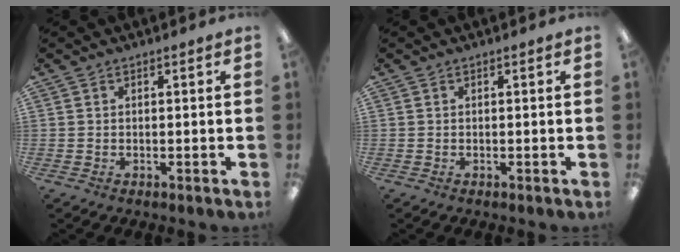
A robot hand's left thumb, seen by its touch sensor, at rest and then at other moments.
{"total": 0.0}